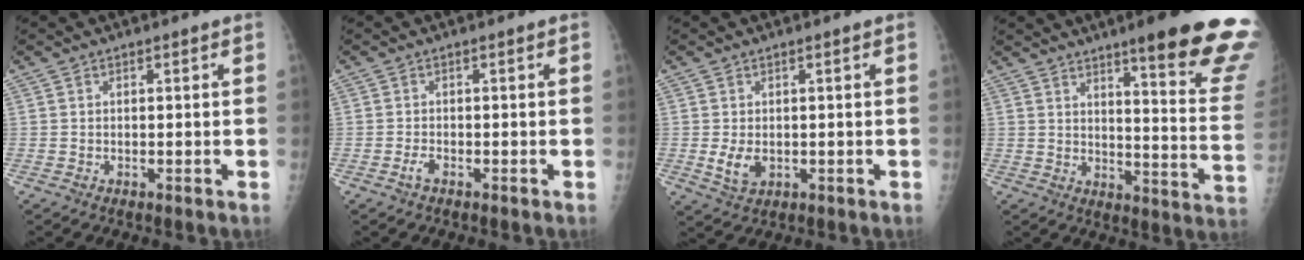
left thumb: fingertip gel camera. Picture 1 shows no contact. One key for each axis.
{"total": 1.1, "fx": -0.8, "fy": 0.4, "fz": 0.6, "tx": -0.009, "ty": 0.009, "tz": -0.016}
{"total": 3.5, "fx": -0.4, "fy": 2.3, "fz": 2.5, "tx": -0.036, "ty": -0.004, "tz": -0.001}
{"total": 22.7, "fx": 15.6, "fy": 2.6, "fz": 16.3, "tx": -0.180, "ty": -0.089, "tz": 0.199}